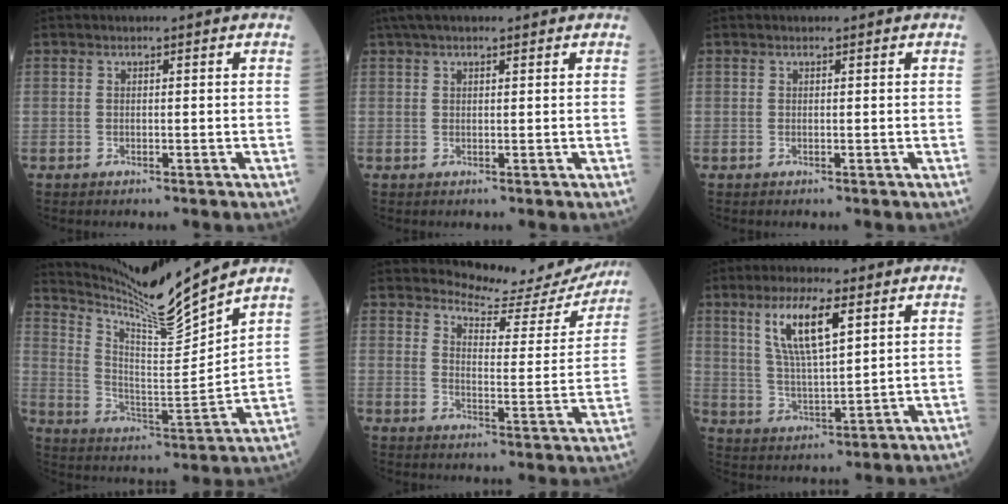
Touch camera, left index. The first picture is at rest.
{"total": 5.2, "force": [4.0, 1.1, 3.1], "torque": [-0.051, 0.039, 0.068]}
{"total": 0.0}
{"total": 12.9, "force": [12.0, -2.4, 3.9], "torque": [-0.083, -0.038, 0.215]}
{"total": 13.7, "force": [13.4, 2.4, 1.3], "torque": [-0.005, -0.057, 0.153]}
{"total": 9.4, "force": [4.5, 1.9, 8.0], "torque": [-0.161, 0.005, 0.091]}